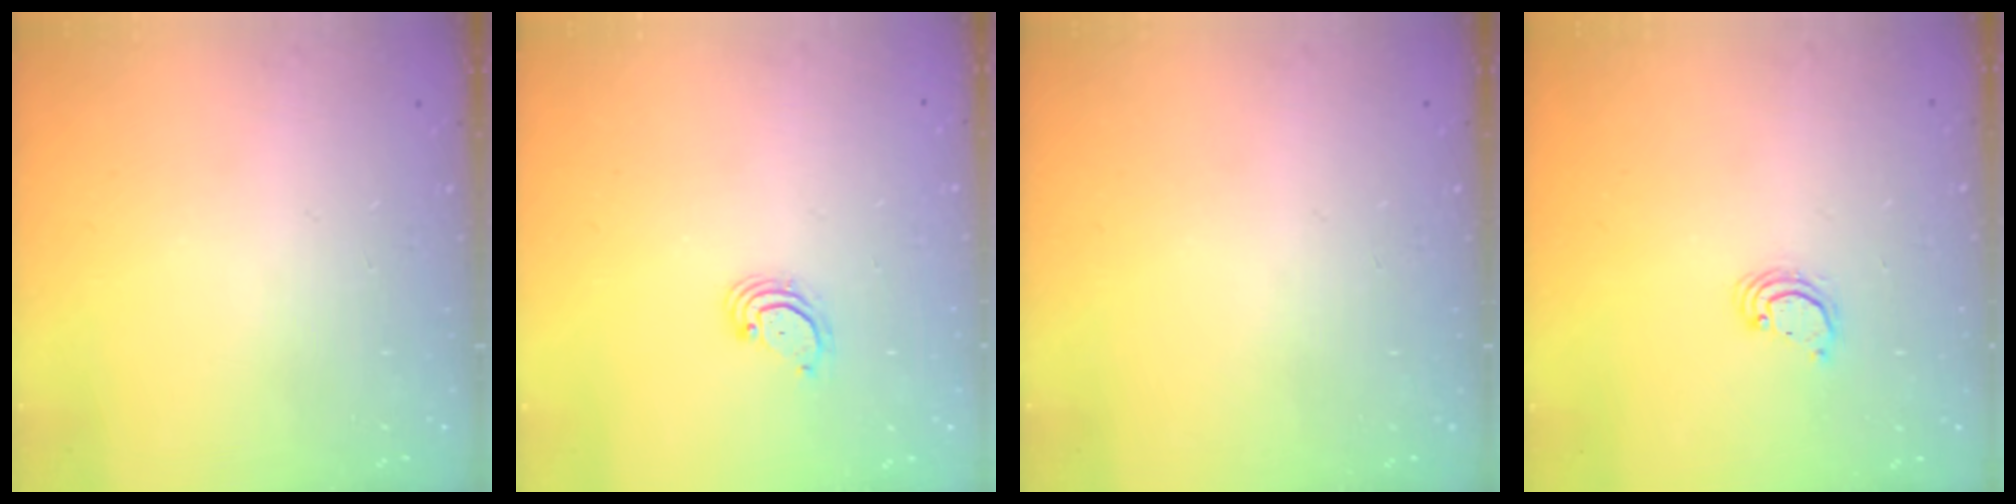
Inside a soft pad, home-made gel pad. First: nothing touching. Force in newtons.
{"total": 3.0, "press": 3.0, "slide": 0.3}
{"total": 0.0}
{"total": 2.8, "press": 2.8, "slide": 0.2}